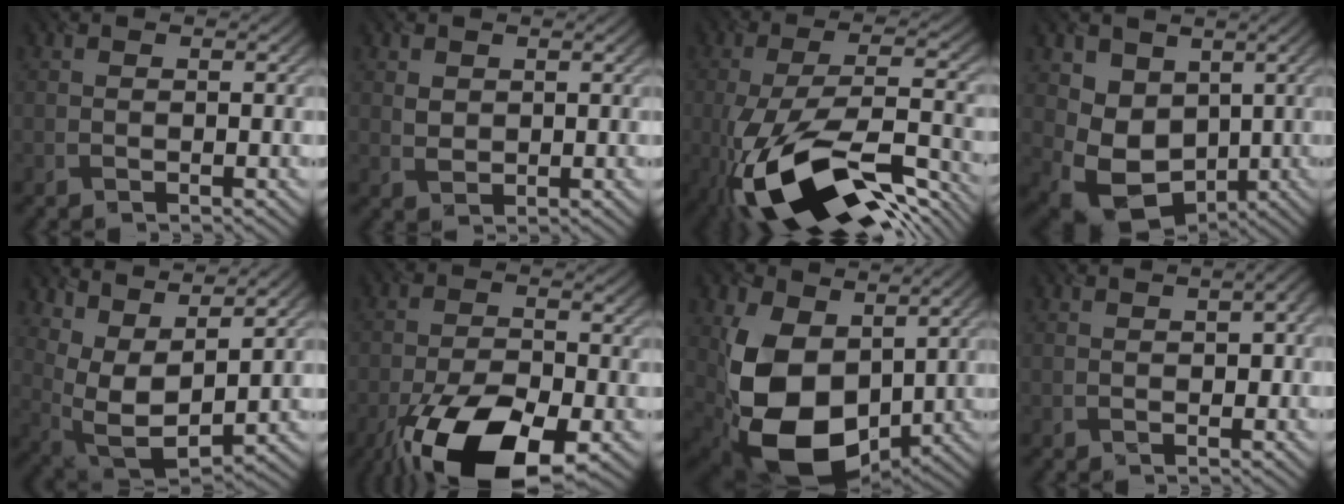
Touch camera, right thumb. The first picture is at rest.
{"total": 1.8, "force": [0.8, 1.4, 0.8], "torque": [-0.023, -0.003, 0.019]}
{"total": 17.4, "force": [-9.0, 6.3, 13.5], "torque": [-0.266, -0.022, -0.159]}
{"total": 7.7, "force": [0.7, 6.4, 4.1], "torque": [-0.103, -0.030, 0.014]}
{"total": 10.3, "force": [5.9, 4.1, 7.4], "torque": [-0.180, 0.006, 0.118]}
{"total": 14.9, "force": [-8.5, 6.3, 10.5], "torque": [-0.197, -0.026, -0.152]}
{"total": 14.1, "force": [0.4, 10.0, 10.0], "torque": [-0.233, -0.028, 0.014]}
{"total": 2.5, "force": [0.2, 1.5, 2.0], "torque": [-0.031, 0.001, 0.008]}